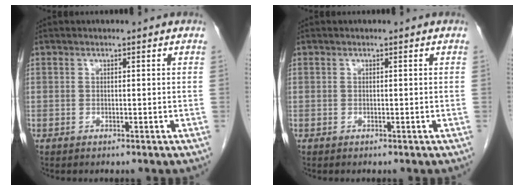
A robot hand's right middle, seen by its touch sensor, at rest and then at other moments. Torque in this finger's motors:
{"motor_torque": [0.22, -0.21, -0.01, 0.00]}